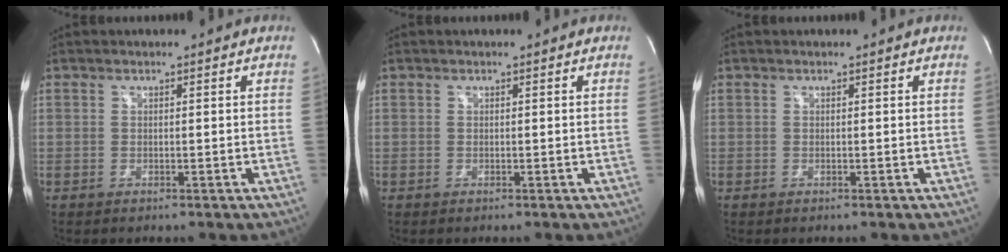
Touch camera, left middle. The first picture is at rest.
{"total": 0.0}
{"total": 0.0}